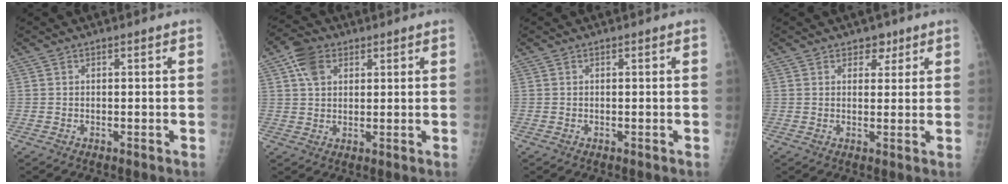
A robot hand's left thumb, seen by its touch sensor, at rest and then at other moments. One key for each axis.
{"total": 6.1, "fx": 2.6, "fy": 4.3, "fz": 3.4, "tx": -0.049, "ty": 0.001, "tz": 0.044}
{"total": 0.0}
{"total": 3.0, "fx": 1.9, "fy": 2.2, "fz": 0.9, "tx": 0.013, "ty": -0.008, "tz": 0.024}